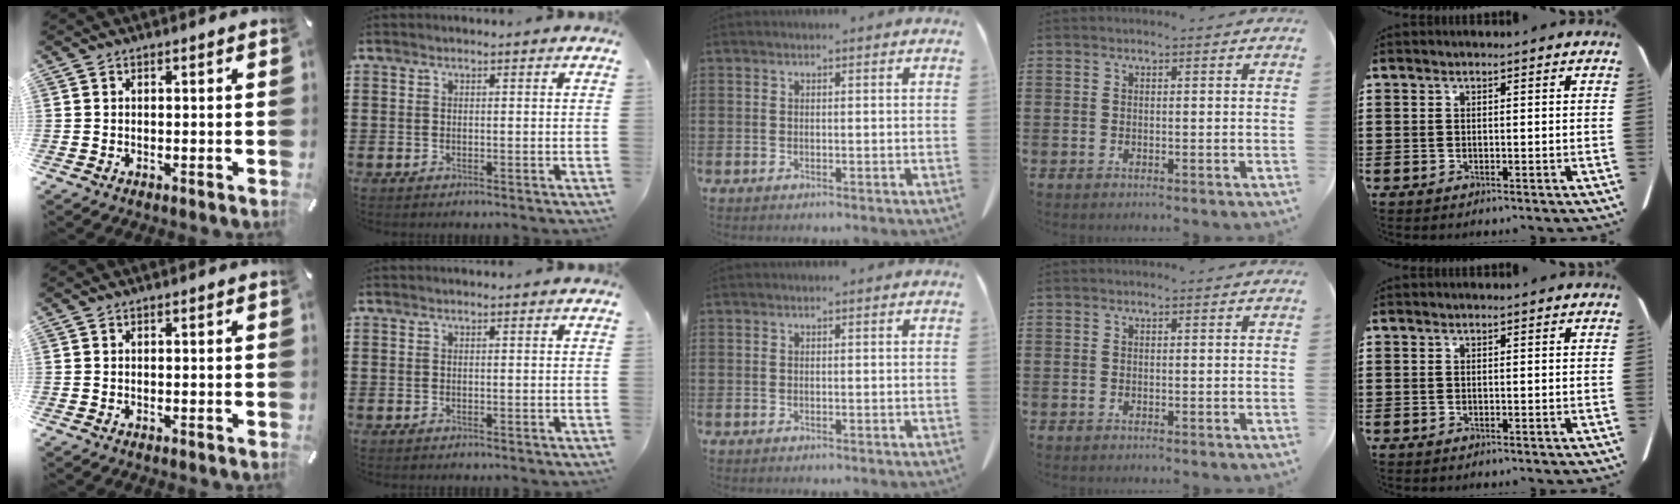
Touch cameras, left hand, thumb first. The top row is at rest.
{}